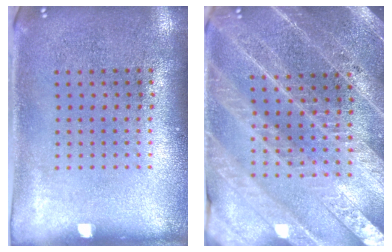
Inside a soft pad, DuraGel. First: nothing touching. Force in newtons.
{"total": 4.0, "press": 3.7, "slide": 1.5}